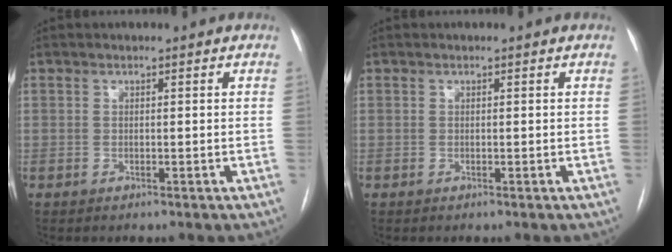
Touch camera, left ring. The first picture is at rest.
{"total": 0.0}